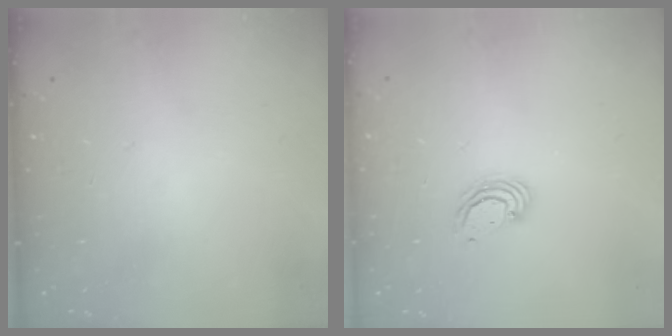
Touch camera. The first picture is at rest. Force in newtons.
{"total": 3.8, "press": 3.8, "slide": 0.3}